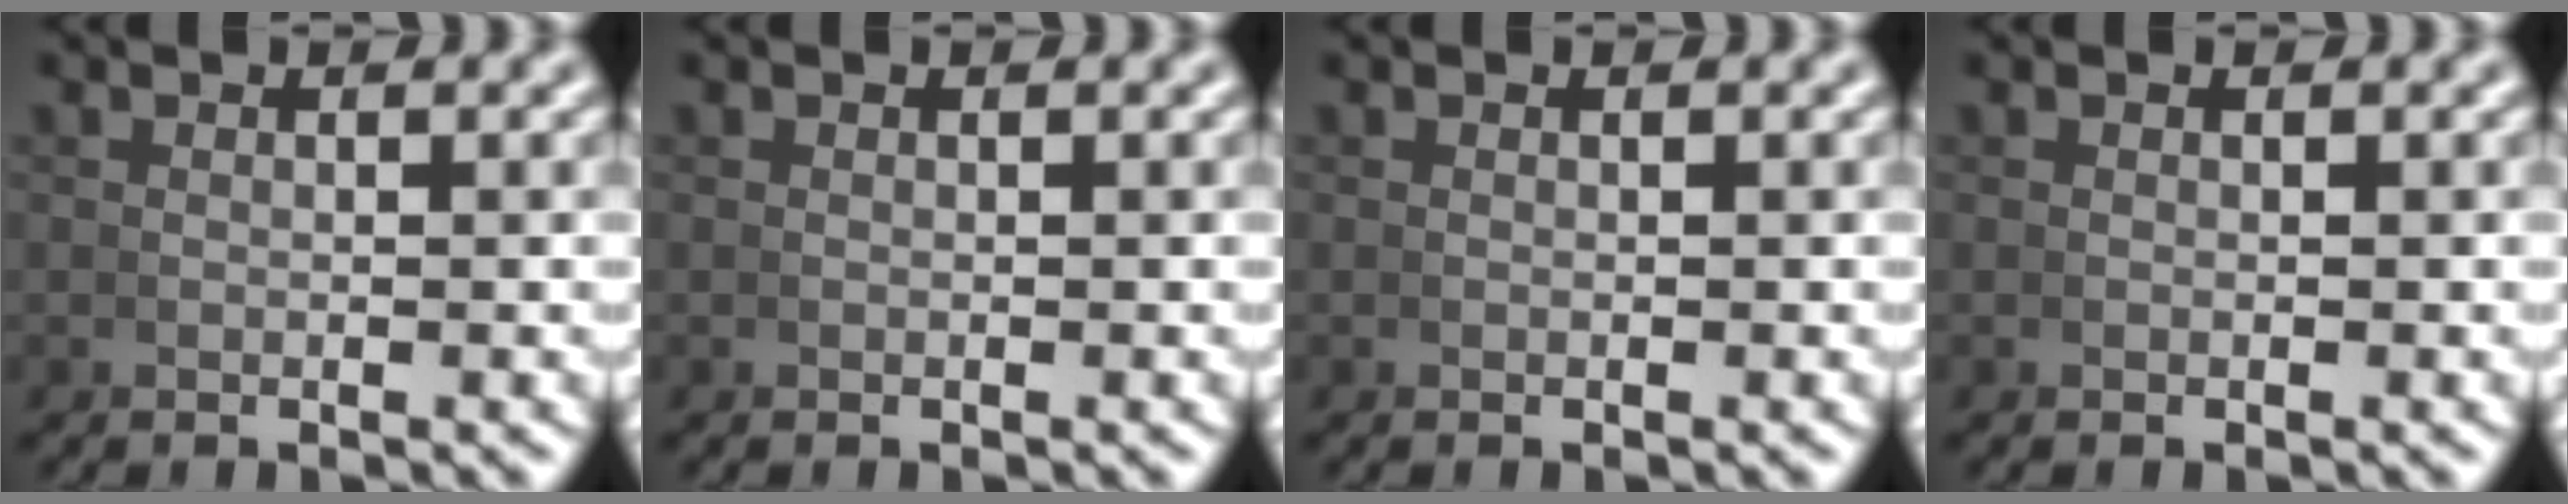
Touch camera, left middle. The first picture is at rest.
{"total": 0.0}
{"total": 0.0}
{"total": 0.0}